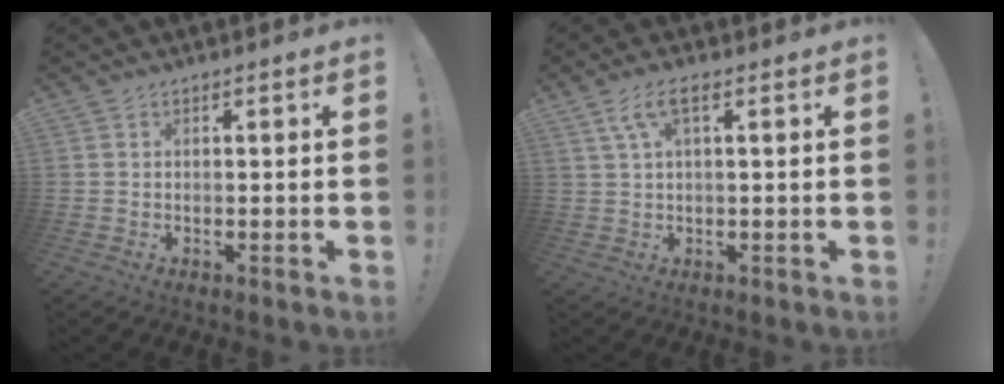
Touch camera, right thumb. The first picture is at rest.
{"total": 5.5, "force": [2.2, 1.6, 4.8], "torque": [-0.091, 0.000, 0.040]}